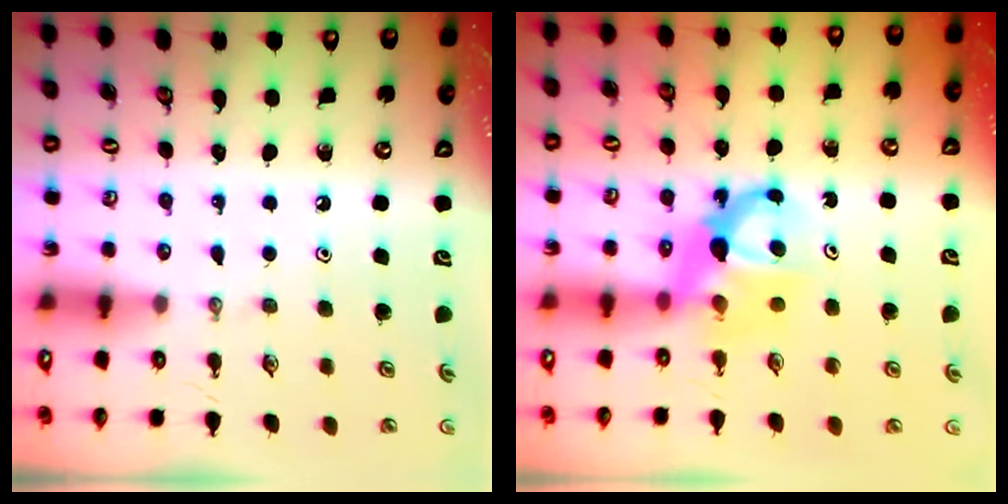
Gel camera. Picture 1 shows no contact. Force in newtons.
{"total": 7.1, "press": 7.0, "slide": 0.6}